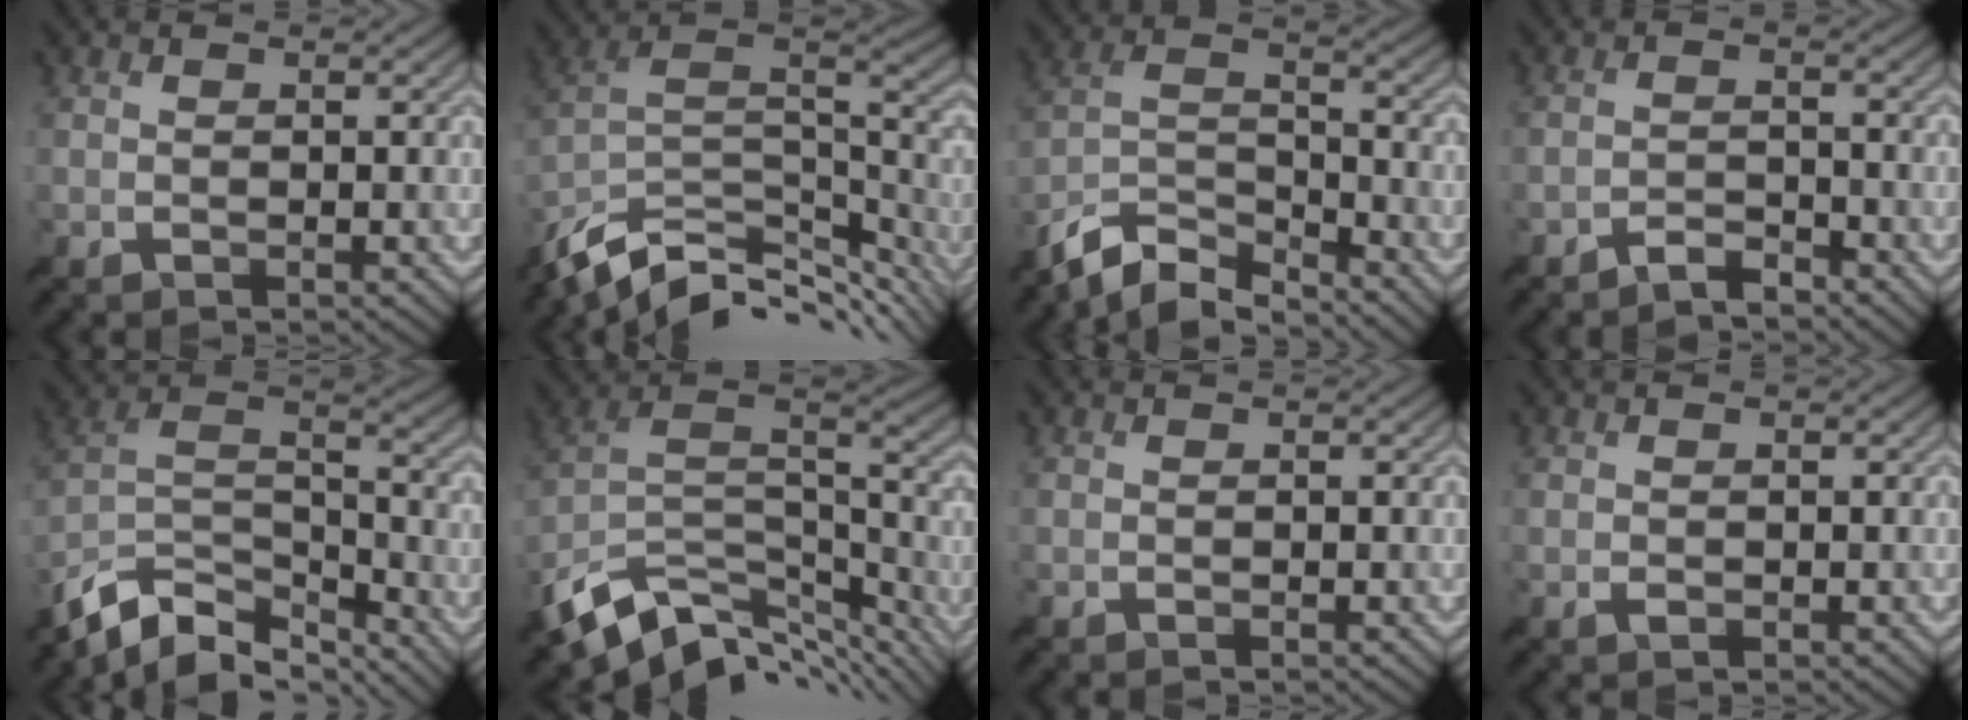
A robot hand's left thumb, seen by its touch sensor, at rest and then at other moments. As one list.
[{"total": 13.5, "force": [-8.6, 6.0, 8.4], "torque": [-0.207, -0.010, -0.145]}, {"total": 9.0, "force": [-7.9, 2.2, 3.6], "torque": [-0.074, 0.001, -0.162]}, {"total": 2.5, "force": [-2.2, 0.5, 1.0], "torque": [-0.017, 0.005, -0.046]}, {"total": 12.2, "force": [-9.4, 4.9, 6.0], "torque": [-0.136, 0.003, -0.178]}, {"total": 13.8, "force": [-8.8, 7.1, 8.1], "torque": [-0.200, -0.013, -0.149]}, {"total": 0.0}, {"total": 0.6, "force": [-0.2, 0.5, 0.4], "torque": [-0.008, -0.002, -0.004]}]